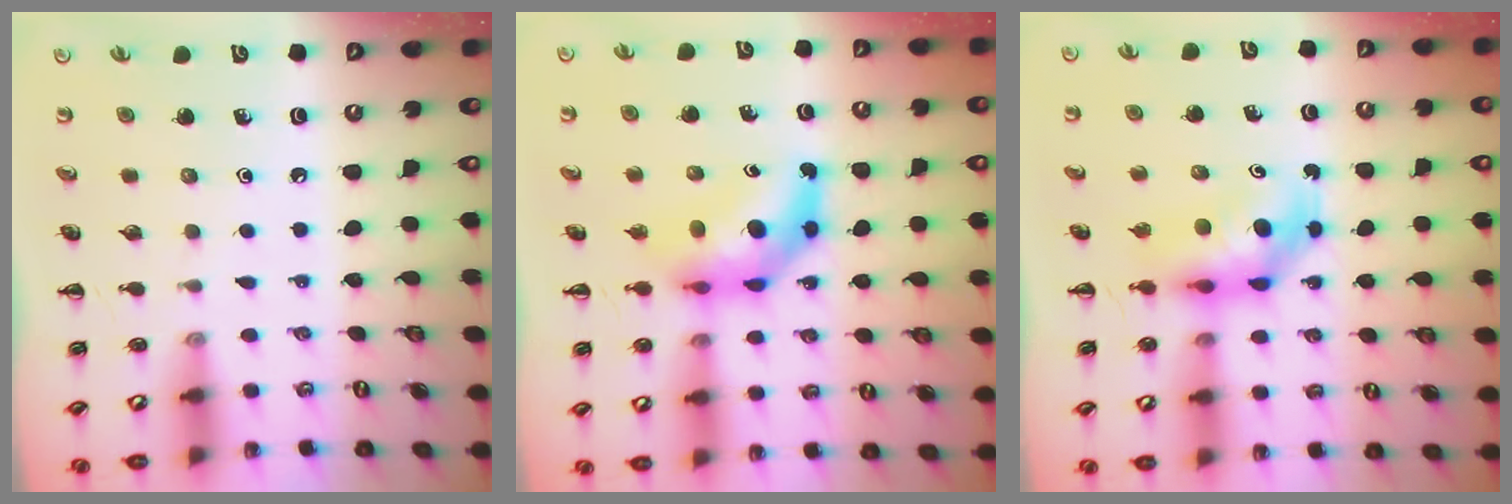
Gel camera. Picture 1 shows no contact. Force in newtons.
{"total": 7.5, "press": 7.3, "slide": 1.9}
{"total": 5.7, "press": 5.6, "slide": 0.8}